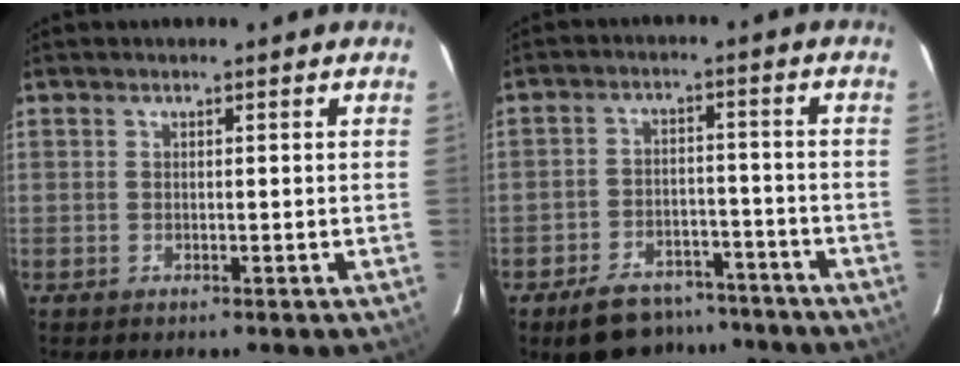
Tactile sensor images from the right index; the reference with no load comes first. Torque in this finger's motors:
{"motor_torque": [0.80, -0.85, 0.15, 0.05]}